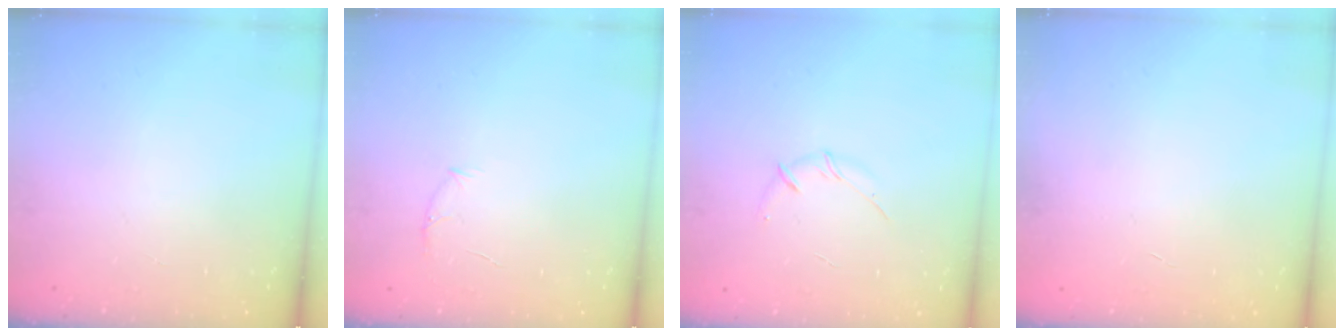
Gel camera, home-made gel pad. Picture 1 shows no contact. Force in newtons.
{"total": 5.2, "press": 5.0, "slide": 1.6}
{"total": 3.6, "press": 3.6, "slide": 0.8}
{"total": 0.5, "press": 0.5, "slide": 0.1}